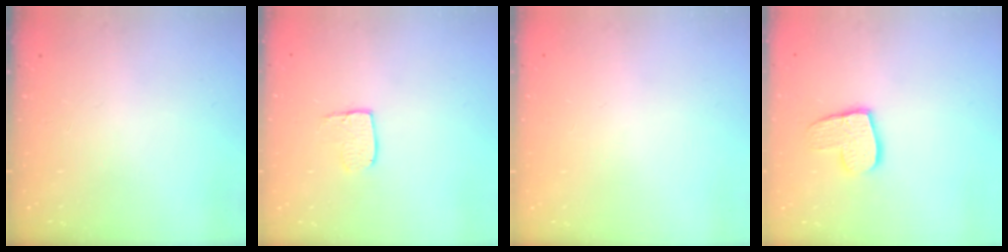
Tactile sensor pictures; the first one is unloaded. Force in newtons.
{"total": 5.2, "press": 5.2, "slide": 0.3}
{"total": 0.0}
{"total": 10.8, "press": 10.7, "slide": 0.7}